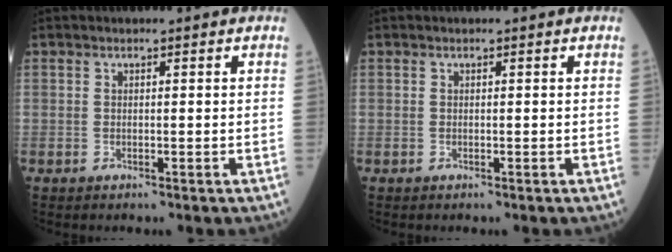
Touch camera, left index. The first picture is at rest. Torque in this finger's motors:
{"motor_torque": [0.00, 0.00, 0.00, 0.00]}